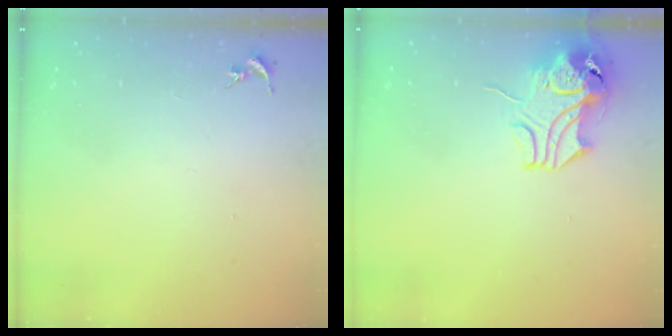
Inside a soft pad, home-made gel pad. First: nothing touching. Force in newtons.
{"total": 10.6, "press": 10.5, "slide": 1.8}